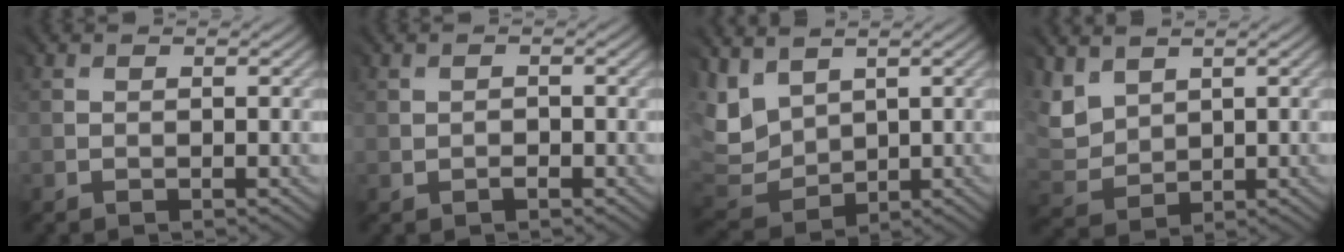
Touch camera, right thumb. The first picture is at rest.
{"total": 0.6, "force": [-0.5, 0.0, -0.3], "torque": [0.004, -0.002, -0.008]}
{"total": 6.5, "force": [3.9, 4.4, 2.7], "torque": [-0.124, 0.002, 0.082]}
{"total": 5.1, "force": [3.4, 3.4, 1.5], "torque": [-0.086, 0.006, 0.073]}